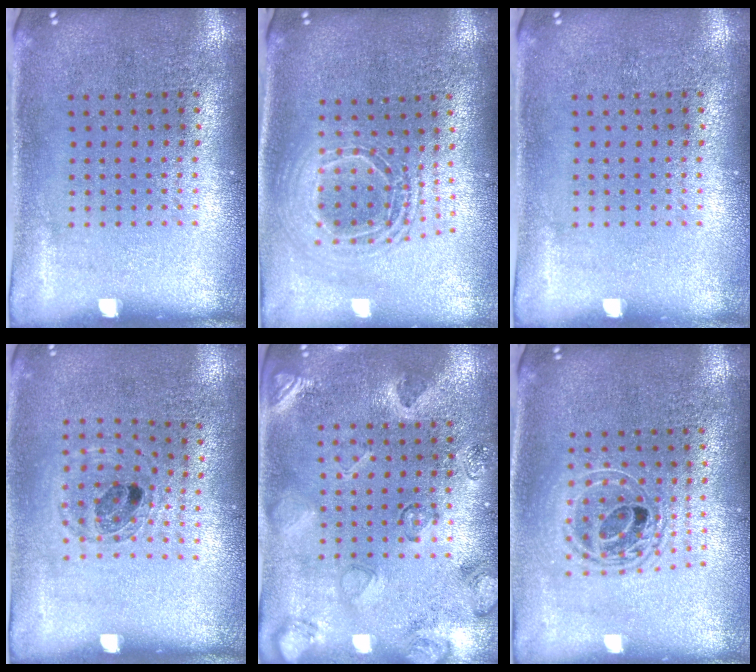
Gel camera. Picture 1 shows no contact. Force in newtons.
{"total": 1.8, "press": 1.5, "slide": 1.1}
{"total": 0.0}
{"total": 0.8, "press": 0.8, "slide": 0.2}
{"total": 2.3, "press": 1.8, "slide": 1.4}
{"total": 1.7, "press": 1.4, "slide": 1.0}